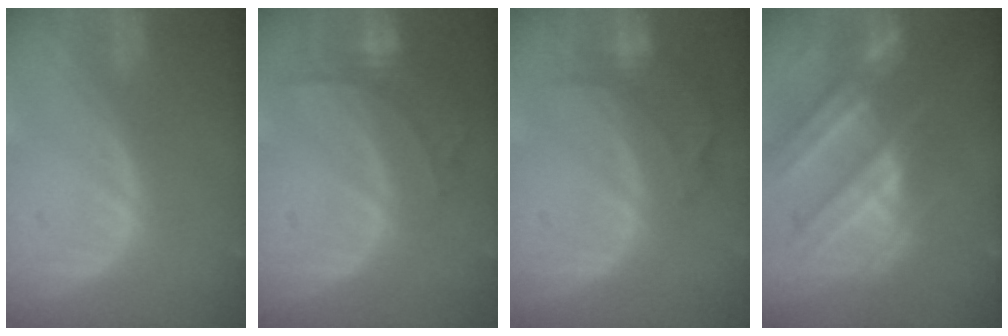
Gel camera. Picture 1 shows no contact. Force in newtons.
{"total": 6.1, "press": 6.0, "slide": 1.0}
{"total": 6.4, "press": 5.9, "slide": 2.3}
{"total": 10.6, "press": 9.6, "slide": 4.4}